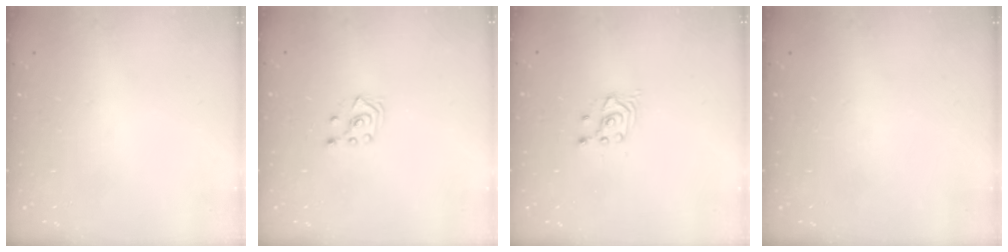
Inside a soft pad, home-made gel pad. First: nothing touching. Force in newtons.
{"total": 3.7, "press": 3.6, "slide": 0.8}
{"total": 2.6, "press": 2.5, "slide": 0.3}
{"total": 0.0}